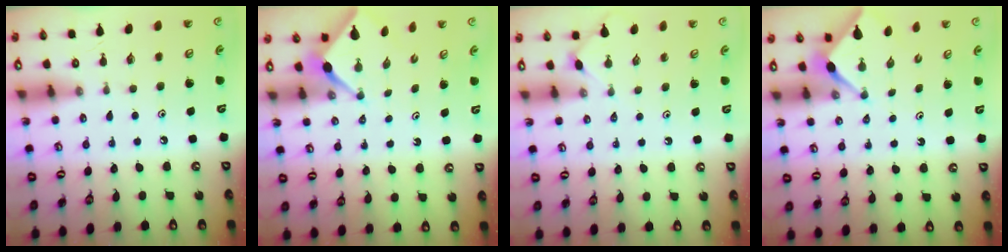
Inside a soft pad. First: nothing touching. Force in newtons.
{"total": 2.5, "press": 2.5, "slide": 0.2}
{"total": 2.6, "press": 2.6, "slide": 0.5}
{"total": 2.9, "press": 2.9, "slide": 0.3}